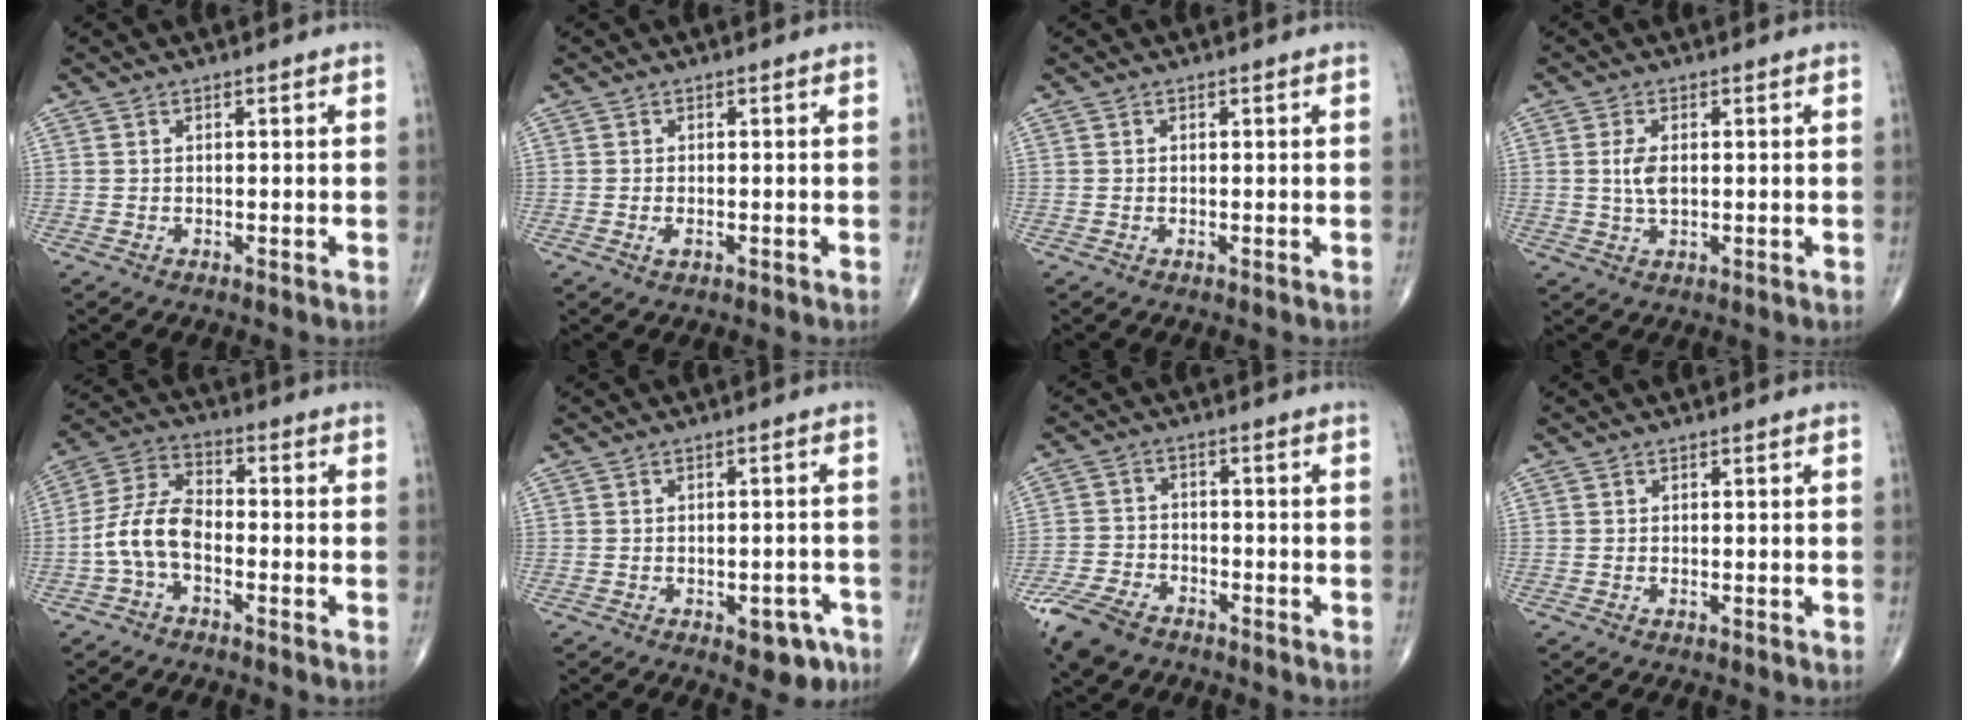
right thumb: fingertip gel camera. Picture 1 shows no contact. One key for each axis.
{"total": 1.1, "fx": -0.3, "fy": 0.6, "fz": 0.9, "tx": -0.019, "ty": -0.001, "tz": -0.007}
{"total": 0.0}
{"total": 3.9, "fx": 0.3, "fy": 2.0, "fz": 3.4, "tx": -0.070, "ty": -0.002, "tz": 0.007}
{"total": 8.7, "fx": -2.7, "fy": 4.8, "fz": 6.7, "tx": -0.136, "ty": 0.035, "tz": -0.062}
{"total": 5.7, "fx": -3.0, "fy": 3.0, "fz": 3.8, "tx": -0.022, "ty": 0.022, "tz": -0.031}
{"total": 8.8, "fx": -6.0, "fy": 4.8, "fz": 4.3, "tx": -0.092, "ty": 0.013, "tz": -0.115}
{"total": 0.0}